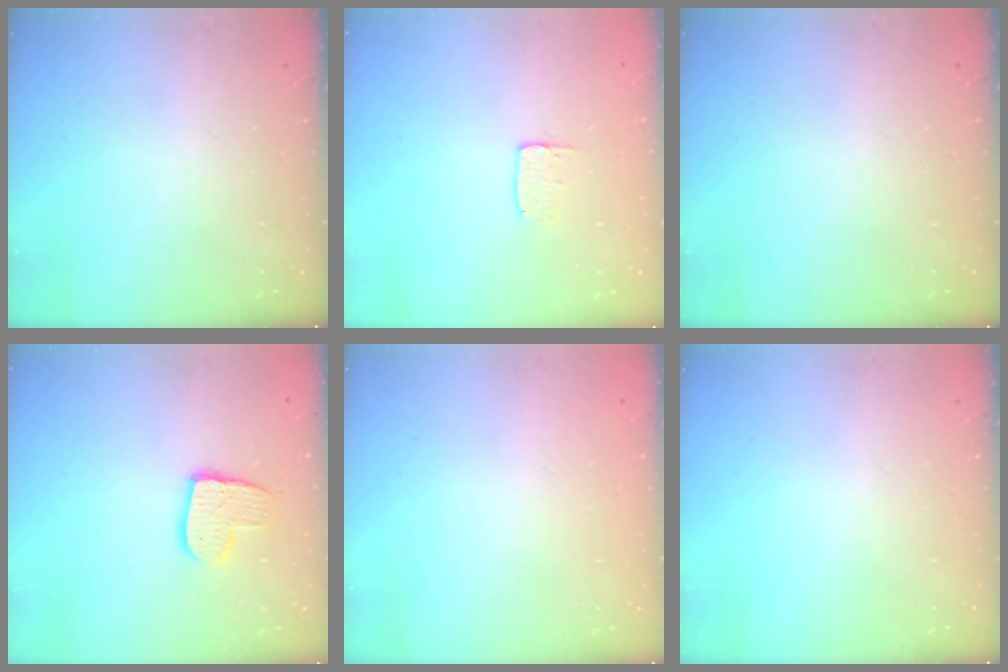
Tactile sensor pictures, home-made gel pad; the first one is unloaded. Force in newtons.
{"total": 3.4, "press": 3.4, "slide": 0.3}
{"total": 0.0}
{"total": 10.5, "press": 10.5, "slide": 0.8}
{"total": 0.0}
{"total": 0.0}